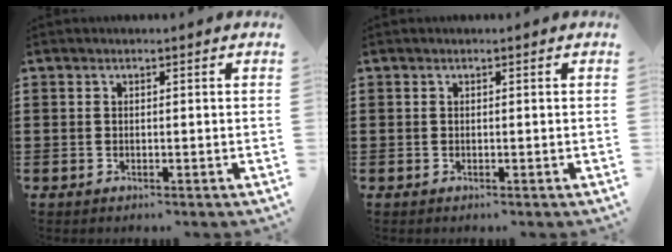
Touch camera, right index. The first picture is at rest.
{"total": 0.0}